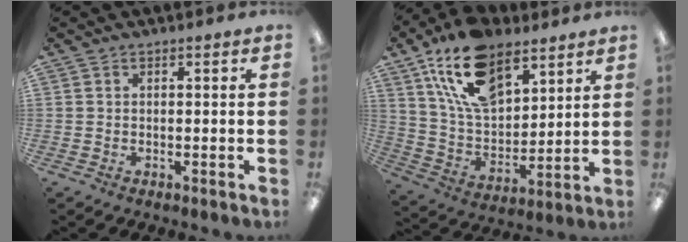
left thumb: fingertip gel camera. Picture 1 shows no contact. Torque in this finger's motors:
{"motor_torque": [0.97, 0.58, 1.75, -1.02, 0.59]}